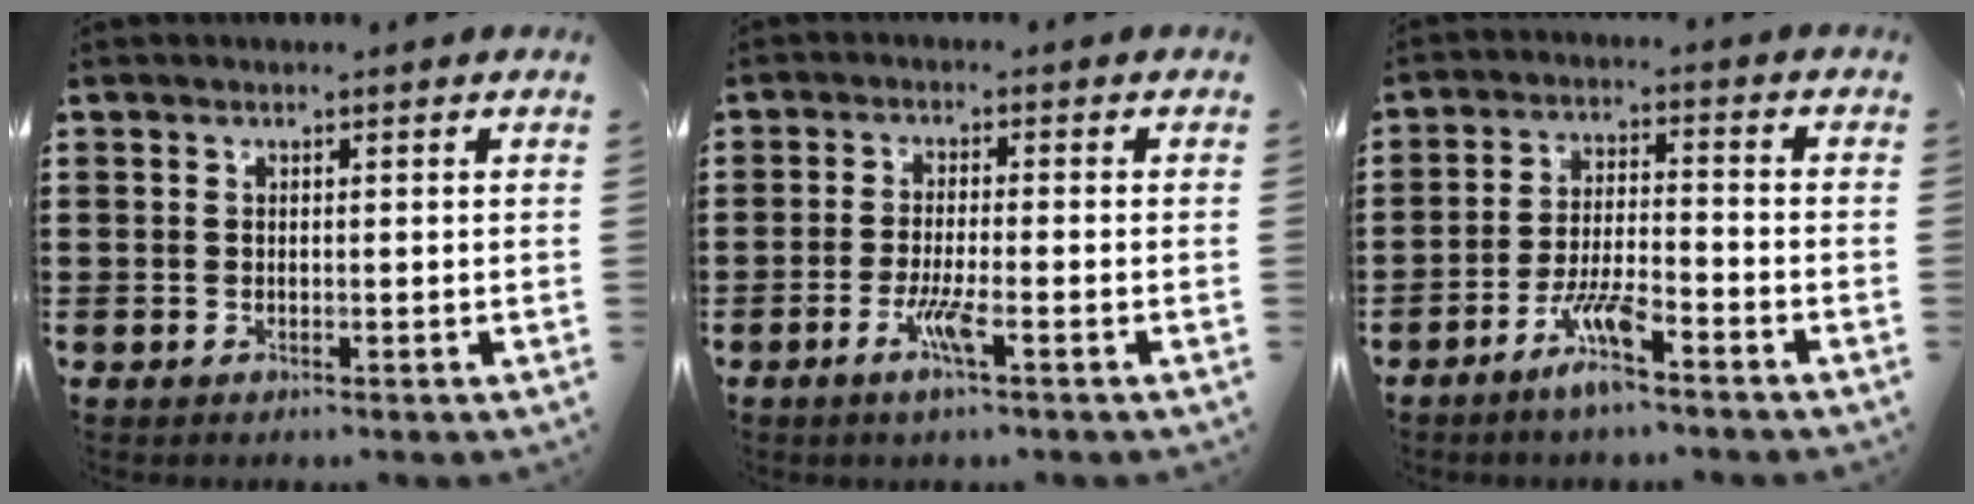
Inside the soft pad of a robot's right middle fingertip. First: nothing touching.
{"total": 4.5, "force": [-2.2, 0.3, 3.9], "torque": [-0.086, -0.012, -0.042]}
{"total": 6.6, "force": [-4.6, 1.0, 4.6], "torque": [-0.101, -0.006, -0.088]}